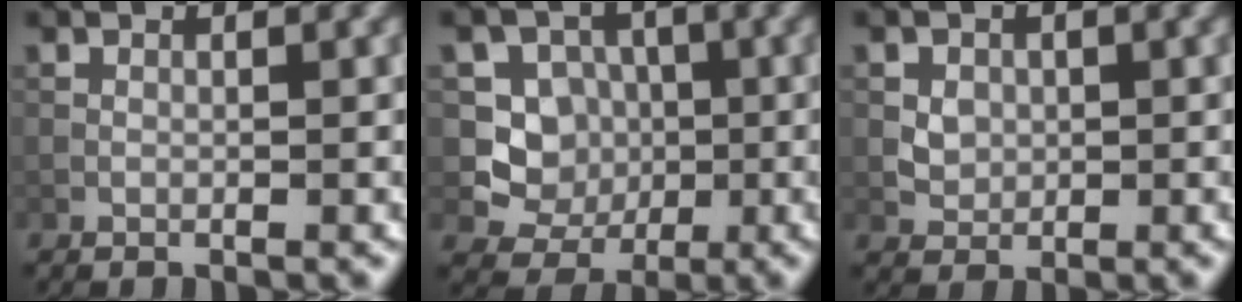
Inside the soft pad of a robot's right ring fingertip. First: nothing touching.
{"total": 4.6, "force": [-0.2, 4.3, 1.6], "torque": [-0.010, -0.002, -0.016]}
{"total": 2.5, "force": [0.6, 2.2, 1.2], "torque": [-0.025, 0.004, 0.020]}